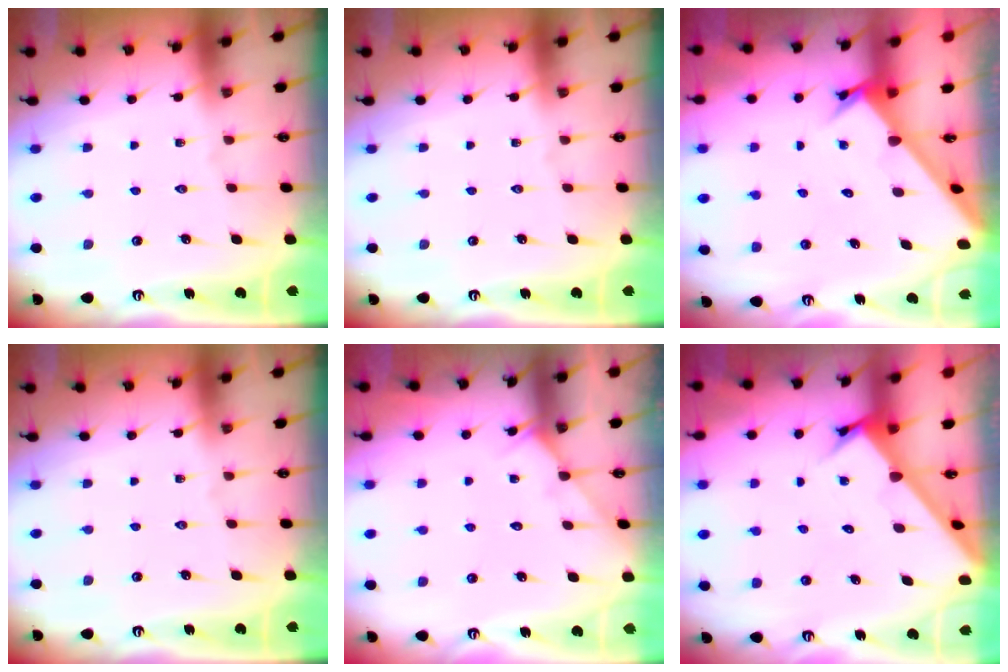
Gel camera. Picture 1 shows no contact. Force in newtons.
{"total": 0.0}
{"total": 2.7, "press": 2.7, "slide": 0.3}
{"total": 0.0}
{"total": 4.3, "press": 4.3, "slide": 0.6}
{"total": 2.9, "press": 2.9, "slide": 0.2}